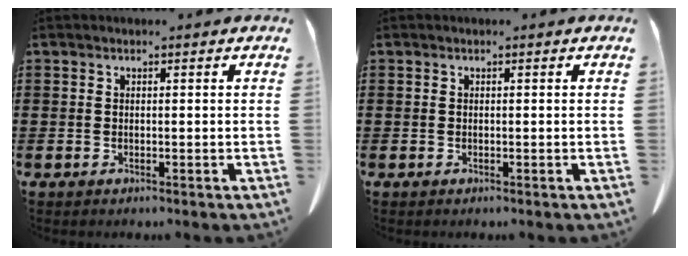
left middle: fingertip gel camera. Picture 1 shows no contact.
{"total": 0.0}